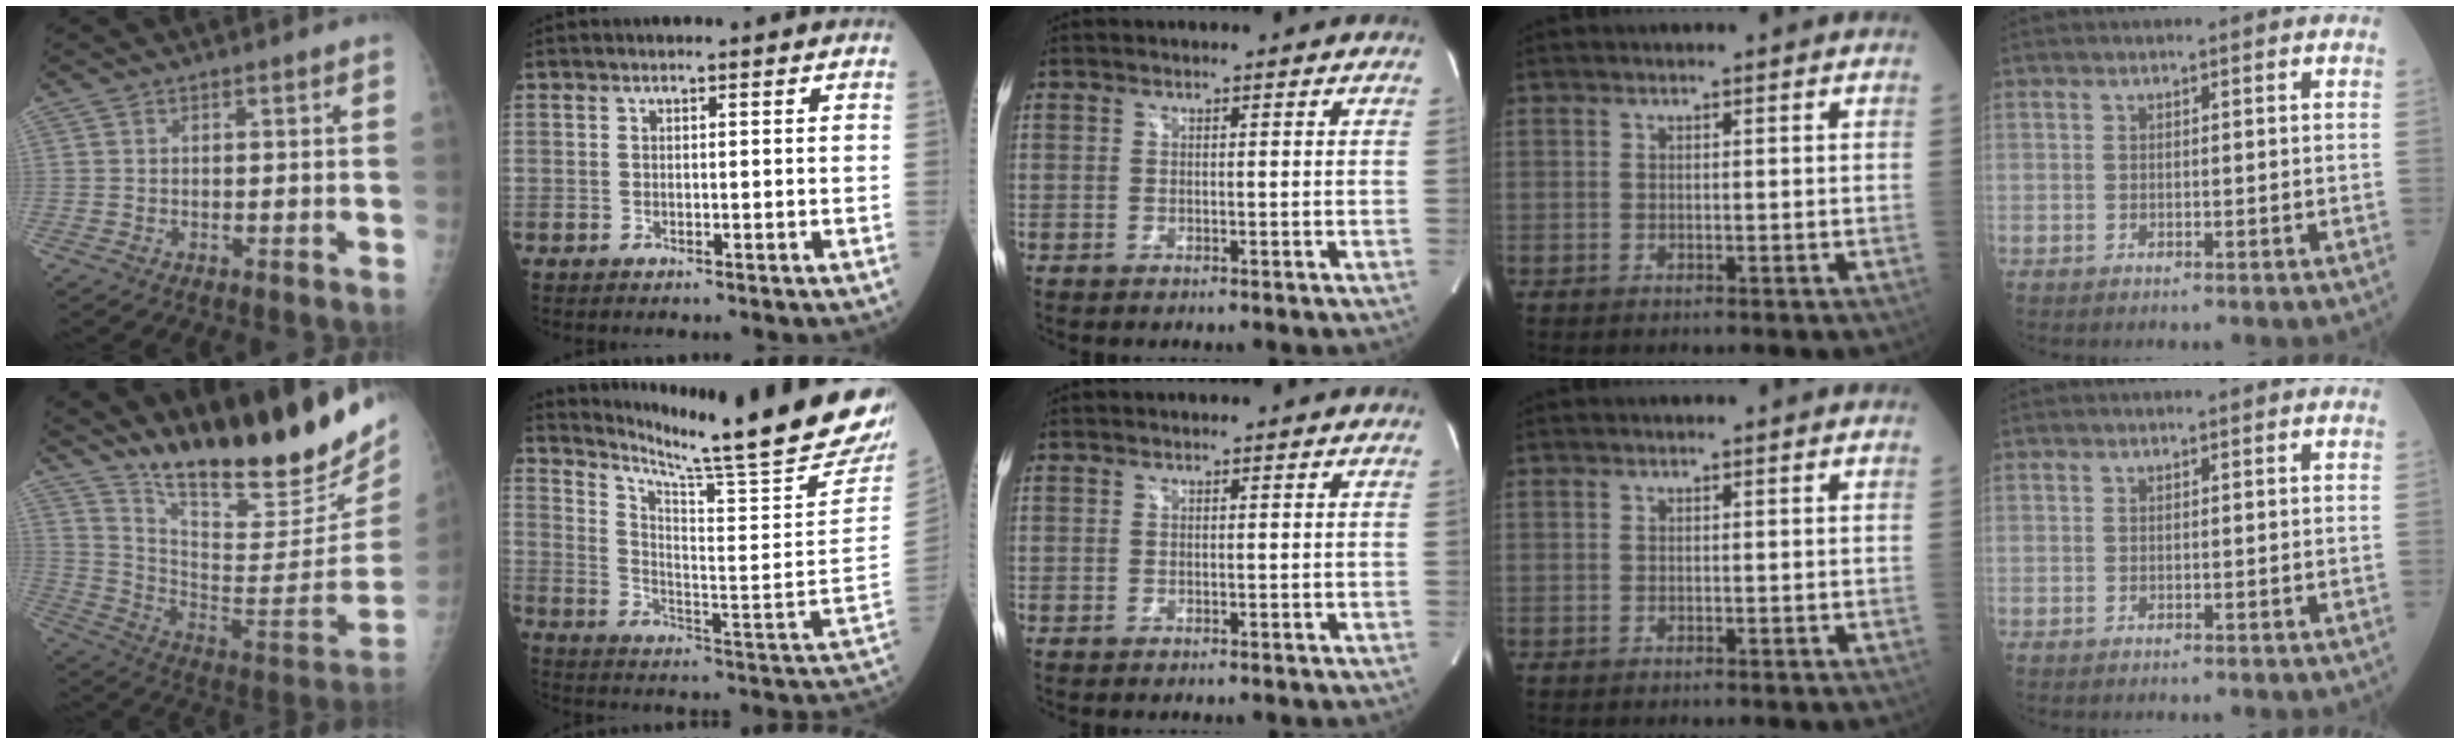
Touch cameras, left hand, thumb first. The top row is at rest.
{"thumb": {"total": 29.2, "force": [21.9, 7.1, 18.0], "torque": [-0.252, -0.118, 0.337]}, "index": {"total": 24.9, "force": [21.7, -2.3, 11.8], "torque": [-0.195, -0.125, 0.284]}}